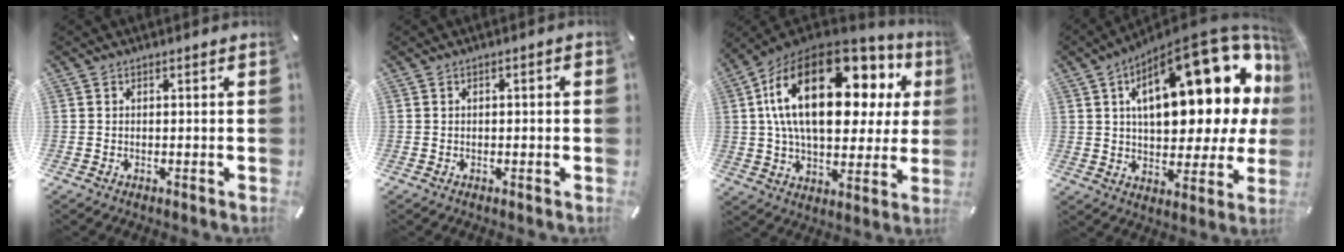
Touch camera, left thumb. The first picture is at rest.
{"total": 1.1, "force": [-0.1, 0.4, 1.1], "torque": [-0.019, 0.002, -0.003]}
{"total": 27.3, "force": [9.4, 14.3, 21.2], "torque": [-0.407, -0.044, 0.154]}
{"total": 25.9, "force": [10.3, 11.6, 20.8], "torque": [-0.302, -0.063, 0.169]}